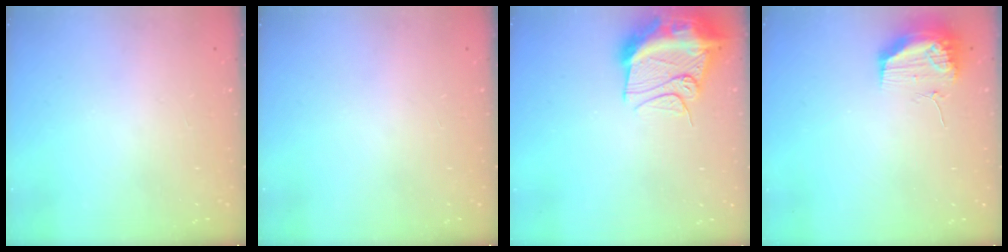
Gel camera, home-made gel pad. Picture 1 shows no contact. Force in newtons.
{"total": 0.0}
{"total": 15.8, "press": 15.7, "slide": 1.6}
{"total": 13.8, "press": 11.9, "slide": 6.9}